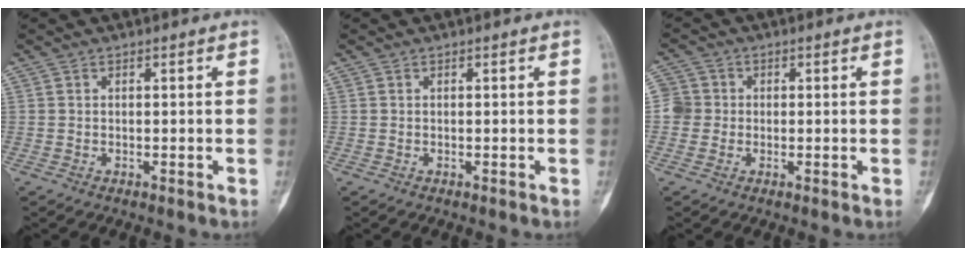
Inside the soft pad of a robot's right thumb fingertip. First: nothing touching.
{"total": 0.0}
{"total": 3.9, "force": [-0.3, 3.9, 0.6], "torque": [0.014, 0.010, -0.015]}